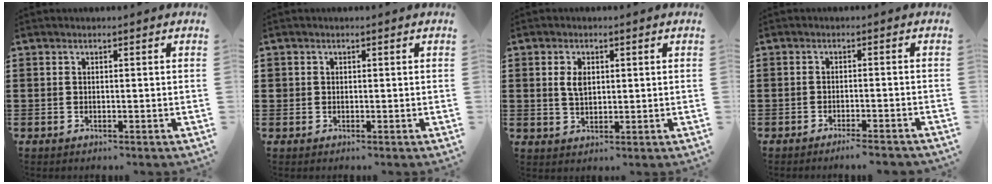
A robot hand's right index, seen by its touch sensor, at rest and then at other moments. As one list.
[{"total": 0.9, "force": [0.3, 0.9, 0.1], "torque": [-0.005, 0.003, 0.006]}, {"total": 3.2, "force": [0.7, 1.9, 2.5], "torque": [-0.054, 0.008, 0.012]}, {"total": 2.2, "force": [-2.0, -0.2, 1.0], "torque": [-0.017, 0.001, -0.038]}]